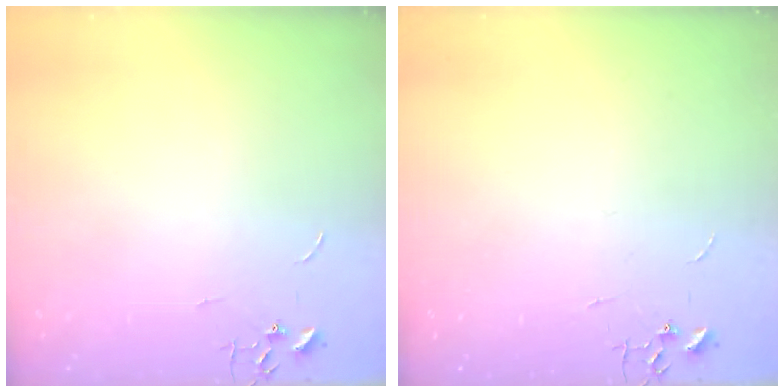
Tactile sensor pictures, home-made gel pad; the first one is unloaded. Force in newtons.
{"total": 0.0}